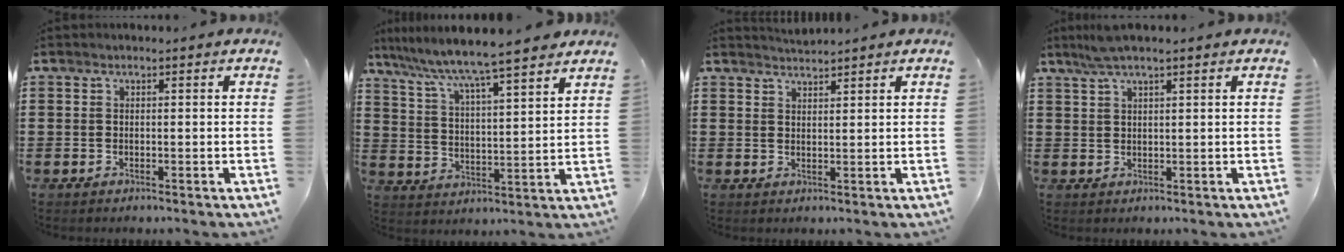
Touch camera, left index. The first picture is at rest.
{"total": 6.4, "force": [5.8, -0.6, 2.6], "torque": [-0.076, -0.042, 0.092]}
{"total": 1.9, "force": [1.9, -0.2, 0.0], "torque": [-0.003, -0.002, 0.036]}
{"total": 3.1, "force": [2.2, 0.1, 2.1], "torque": [-0.044, 0.003, 0.041]}